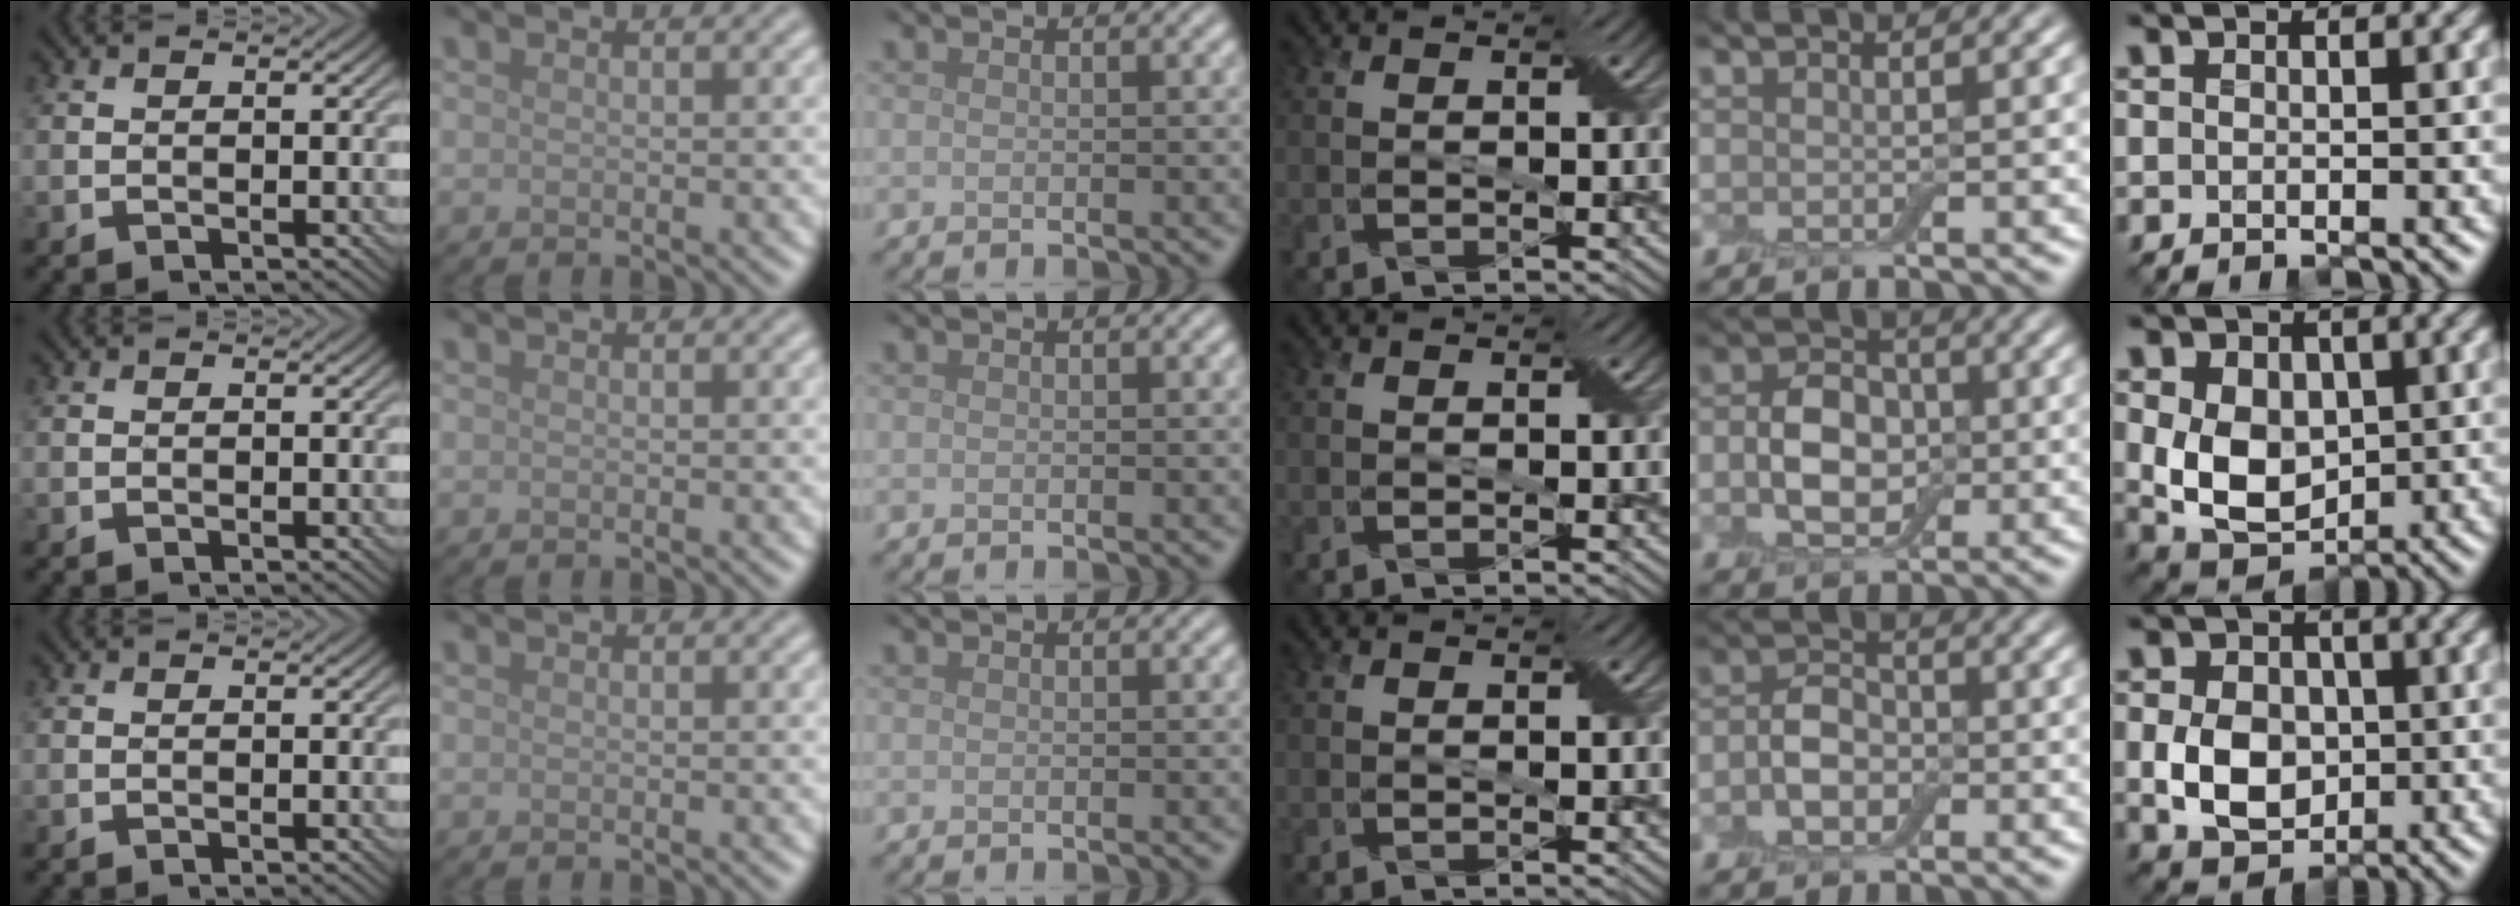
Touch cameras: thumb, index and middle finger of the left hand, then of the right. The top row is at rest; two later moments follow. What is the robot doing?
{"motion": "press", "object": "electronic device side button"}